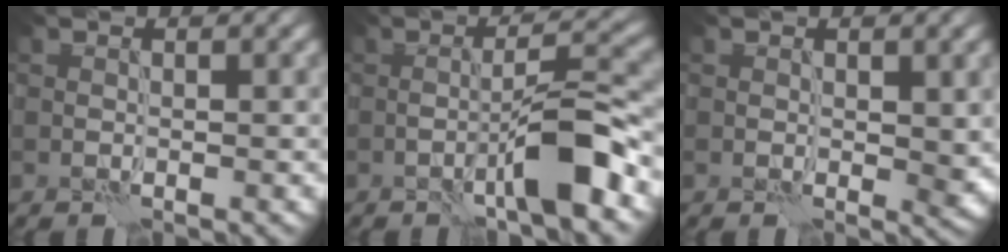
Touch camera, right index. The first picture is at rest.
{"total": 5.9, "force": [-2.5, 0.7, 5.3], "torque": [-0.080, 0.022, -0.044]}
{"total": 1.7, "force": [0.4, 0.9, 1.3], "torque": [-0.014, -0.004, 0.009]}